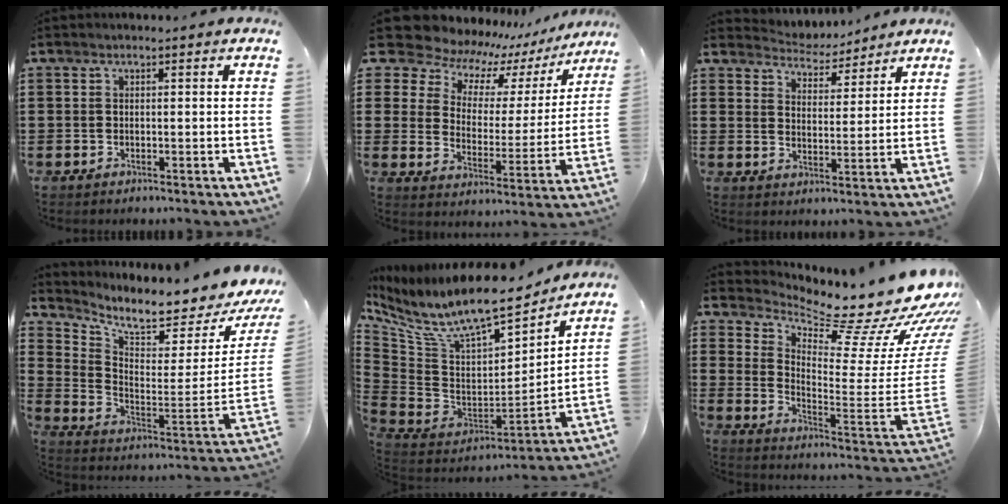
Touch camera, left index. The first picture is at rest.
{"total": 9.2, "force": [8.4, 3.5, 1.1], "torque": [-0.061, -0.064, 0.146]}
{"total": 4.7, "force": [4.6, 0.7, -0.1], "torque": [-0.021, -0.023, 0.080]}
{"total": 6.0, "force": [5.2, 0.3, 3.1], "torque": [-0.074, -0.066, 0.078]}
{"total": 11.4, "force": [9.2, 2.8, 6.1], "torque": [-0.159, -0.069, 0.161]}
{"total": 11.9, "force": [10.4, 1.8, 5.4], "torque": [-0.080, -0.104, 0.163]}